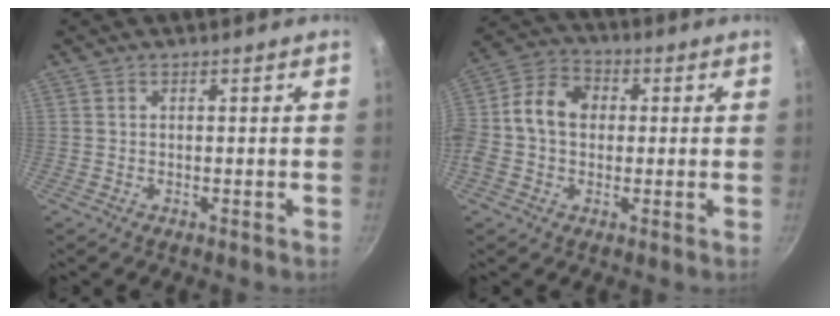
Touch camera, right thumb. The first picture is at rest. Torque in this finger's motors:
{"motor_torque": [1.31, 2.46, 0.98, -0.27, 0.37]}